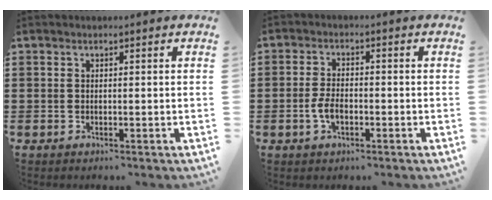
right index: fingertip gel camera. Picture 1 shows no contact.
{"total": 3.4, "force": [-1.1, 1.7, 2.8], "torque": [-0.065, -0.002, -0.023]}